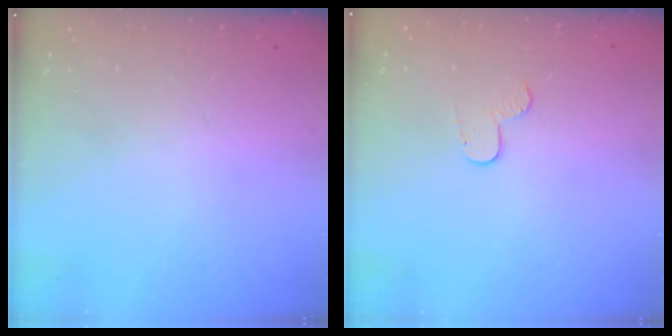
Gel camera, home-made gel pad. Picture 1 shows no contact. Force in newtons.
{"total": 5.7, "press": 5.7, "slide": 0.5}